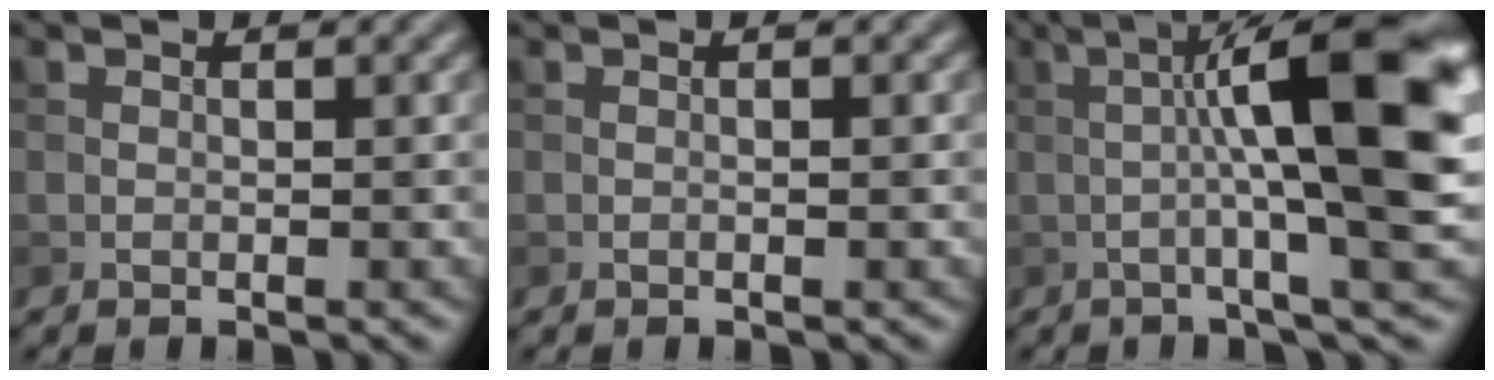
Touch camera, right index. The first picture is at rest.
{"total": 0.6, "force": [-0.1, 0.1, 0.5], "torque": [-0.009, -0.001, -0.003]}
{"total": 13.1, "force": [1.1, 2.0, 12.9], "torque": [-0.169, 0.020, 0.019]}